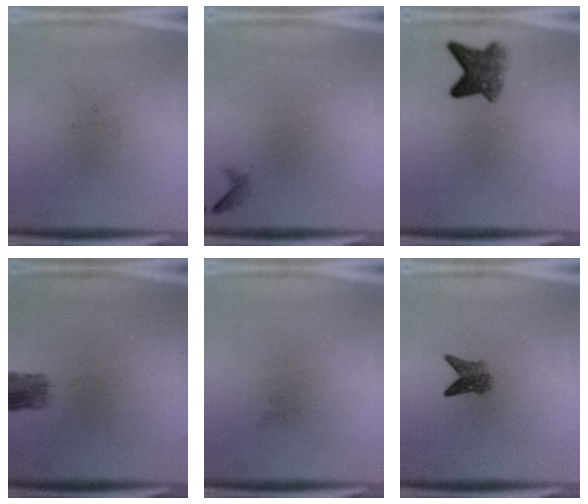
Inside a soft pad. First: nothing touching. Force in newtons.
{"total": 0.6}
{"total": 4.8}
{"total": 2.9}
{"total": 0.0}
{"total": 2.8}